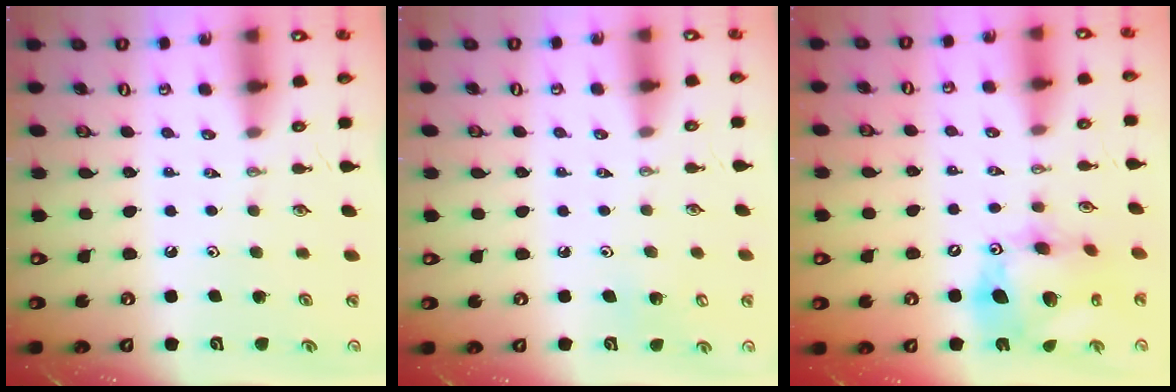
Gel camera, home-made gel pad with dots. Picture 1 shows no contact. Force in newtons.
{"total": 4.5, "press": 4.4, "slide": 0.3}
{"total": 17.0, "press": 16.9, "slide": 1.9}